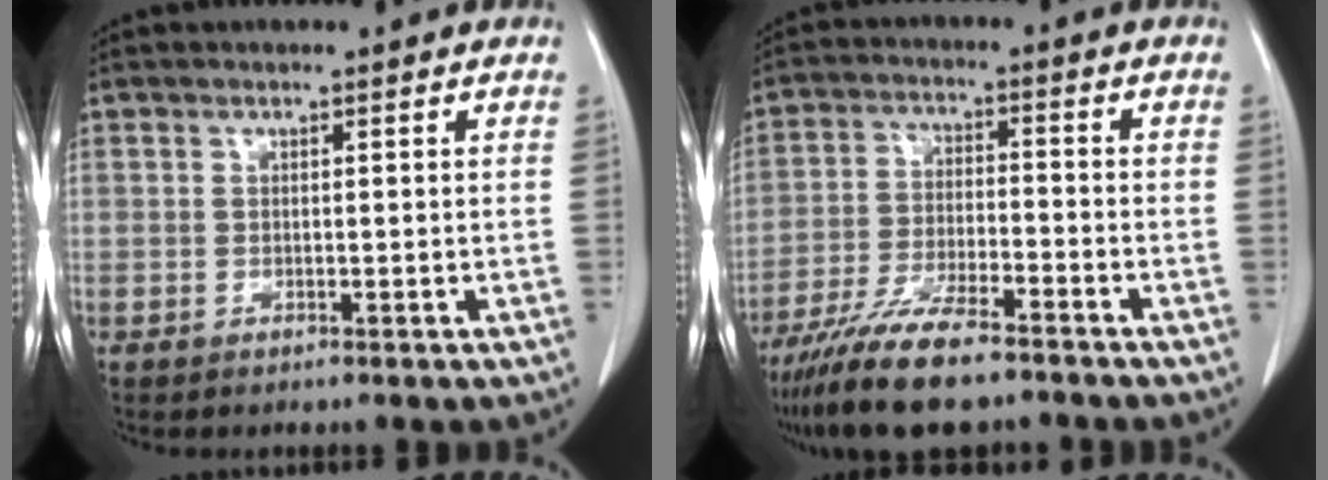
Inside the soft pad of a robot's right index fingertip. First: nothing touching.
{"total": 11.5, "force": [-9.0, 1.9, 6.8], "torque": [-0.124, -0.028, -0.158]}